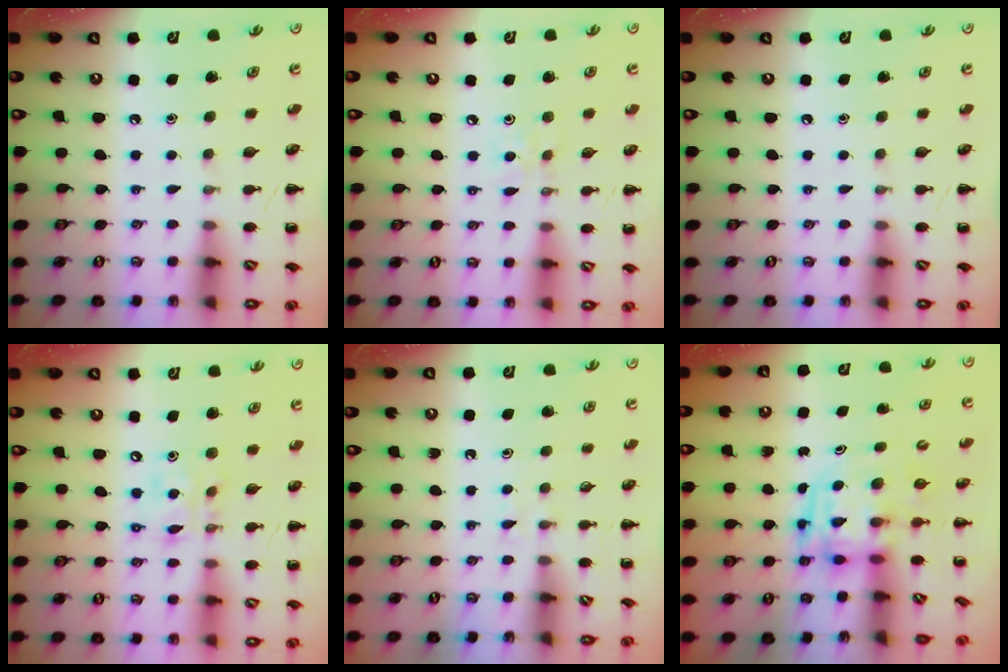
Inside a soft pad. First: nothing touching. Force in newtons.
{"total": 4.4, "press": 4.0, "slide": 1.7}
{"total": 0.0}
{"total": 10.8, "press": 10.5, "slide": 2.3}
{"total": 2.1, "press": 1.8, "slide": 0.9}
{"total": 3.9, "press": 3.8, "slide": 0.7}